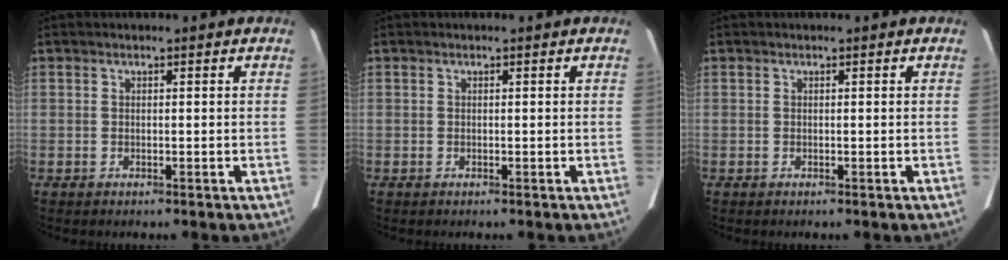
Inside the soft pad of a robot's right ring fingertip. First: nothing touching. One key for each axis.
{"total": 0.0}
{"total": 0.0}